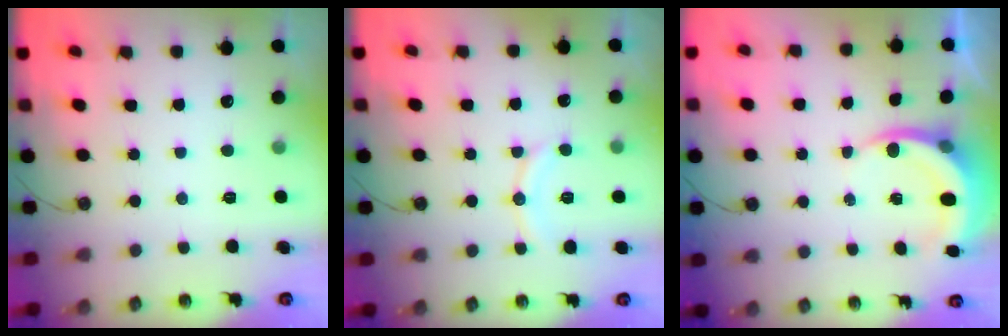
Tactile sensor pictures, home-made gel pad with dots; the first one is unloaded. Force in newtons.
{"total": 8.0, "press": 8.0, "slide": 0.9}
{"total": 4.6, "press": 4.6, "slide": 0.3}